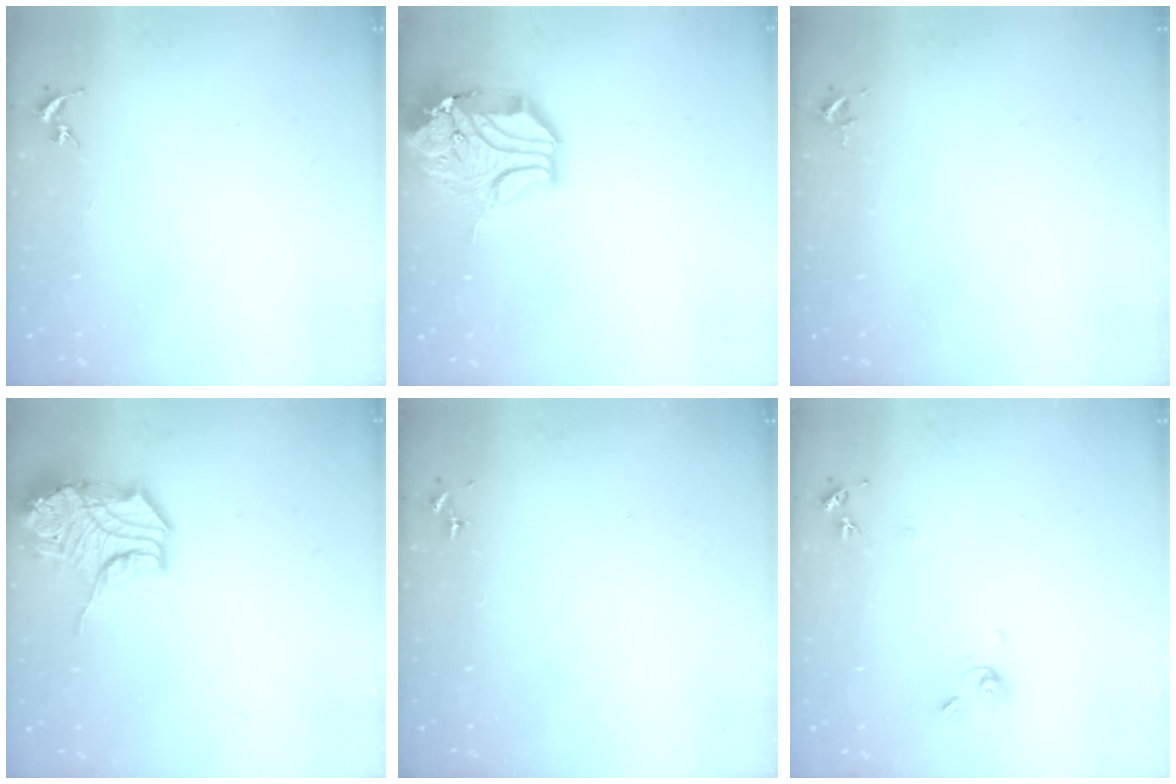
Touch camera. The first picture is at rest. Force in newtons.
{"total": 16.8, "press": 16.6, "slide": 2.4}
{"total": 2.4, "press": 2.4, "slide": 0.3}
{"total": 15.8, "press": 15.6, "slide": 2.2}
{"total": 0.0}
{"total": 7.9, "press": 7.9, "slide": 0.8}